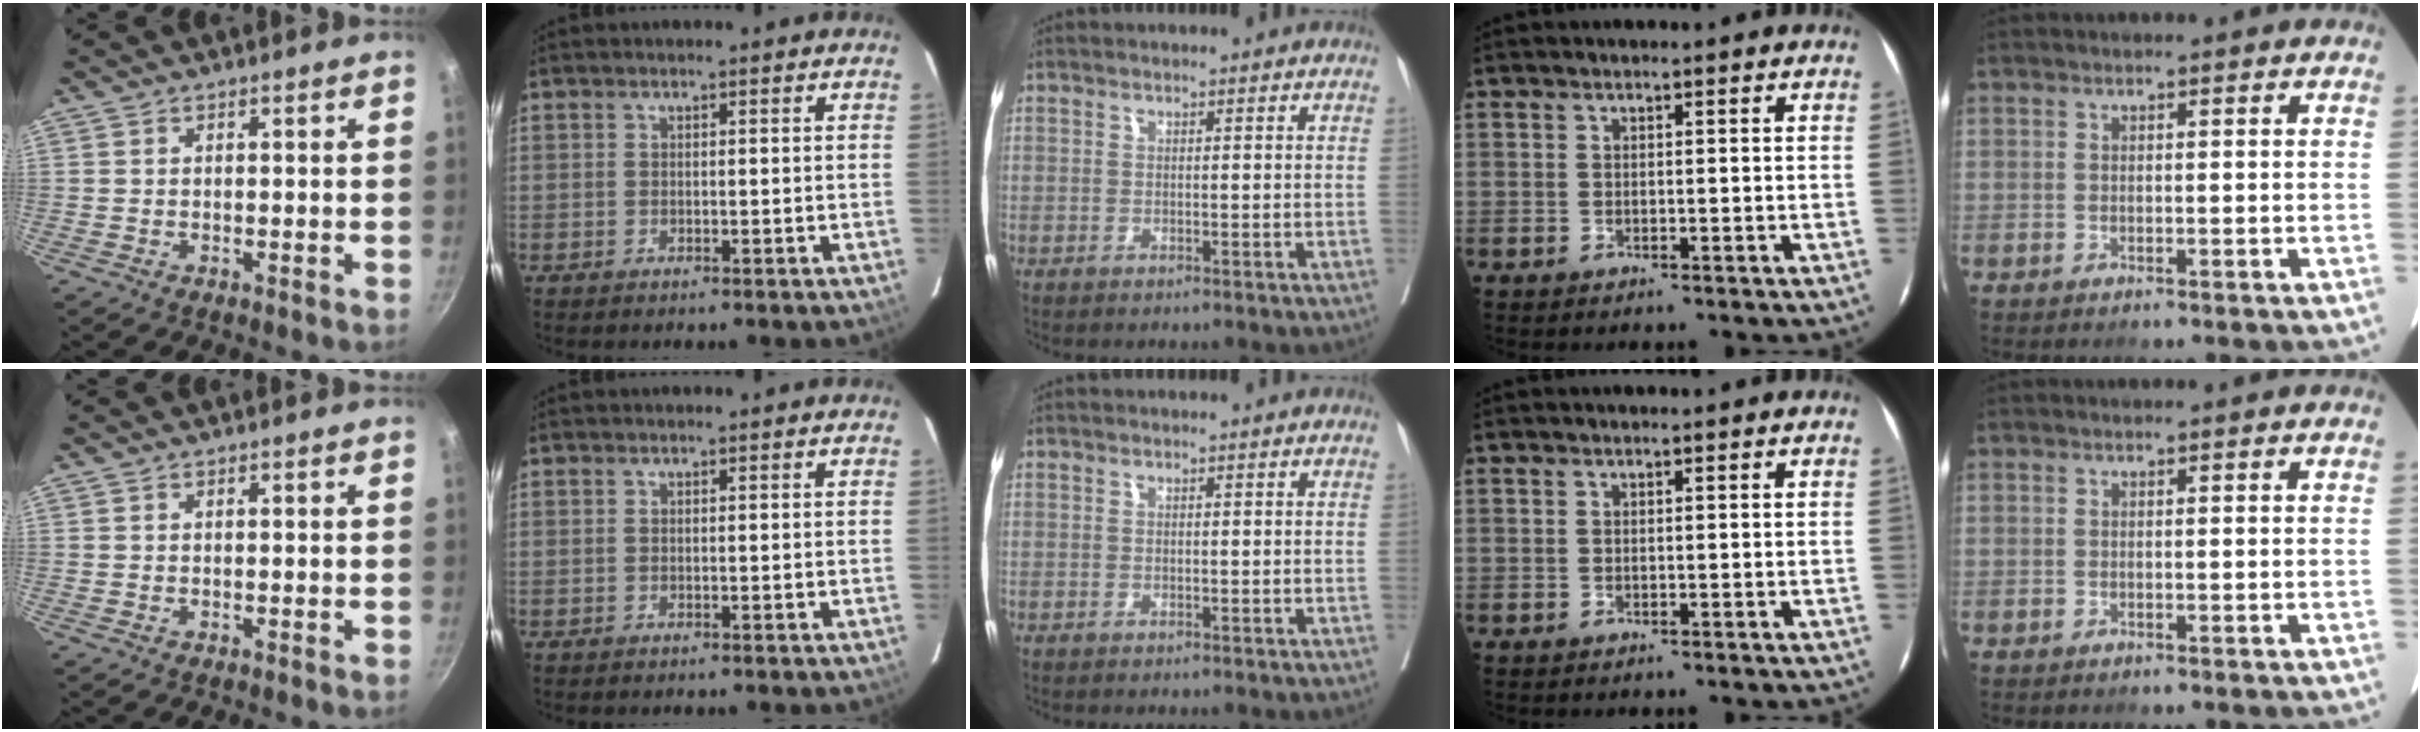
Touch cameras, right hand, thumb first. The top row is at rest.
{}